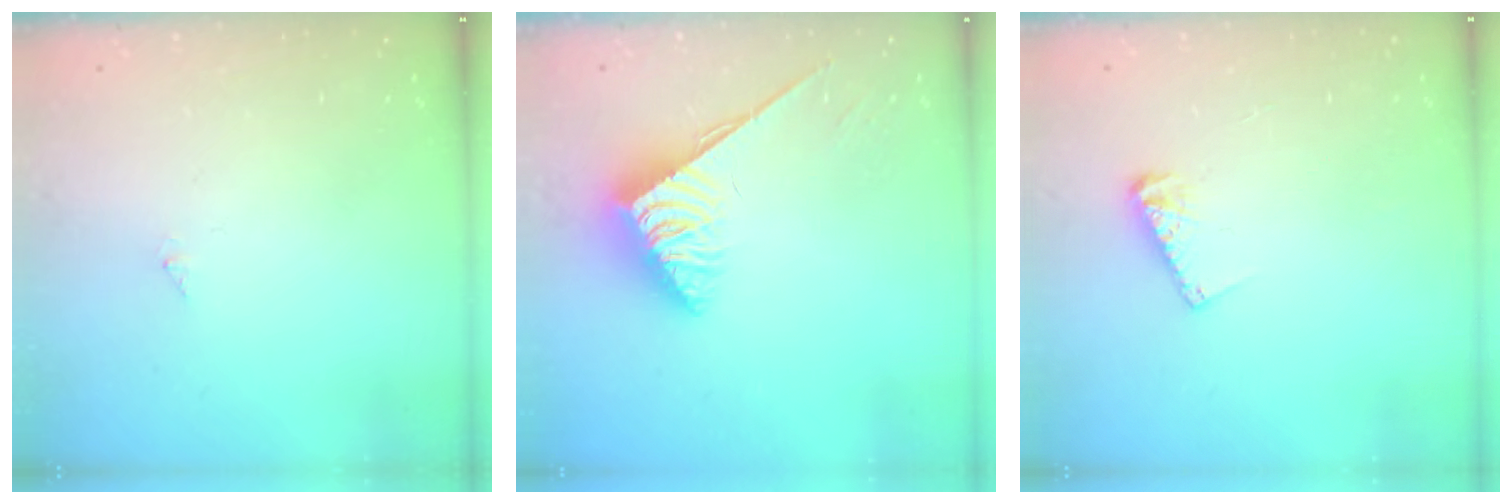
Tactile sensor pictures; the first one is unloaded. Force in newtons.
{"total": 3.8, "press": 3.8, "slide": 0.6}
{"total": 6.1, "press": 6.1, "slide": 0.2}